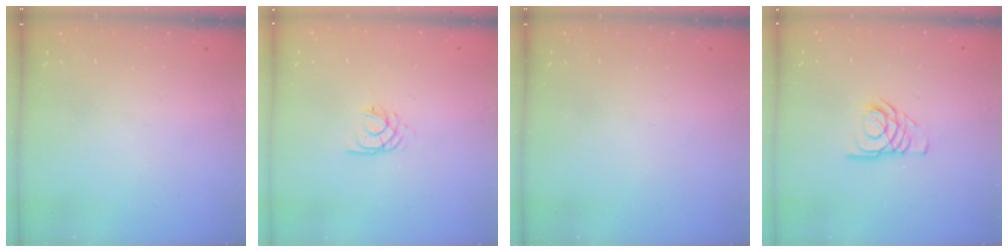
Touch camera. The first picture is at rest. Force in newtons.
{"total": 2.2, "press": 2.2, "slide": 0.4}
{"total": 0.0}
{"total": 5.9, "press": 5.8, "slide": 0.8}